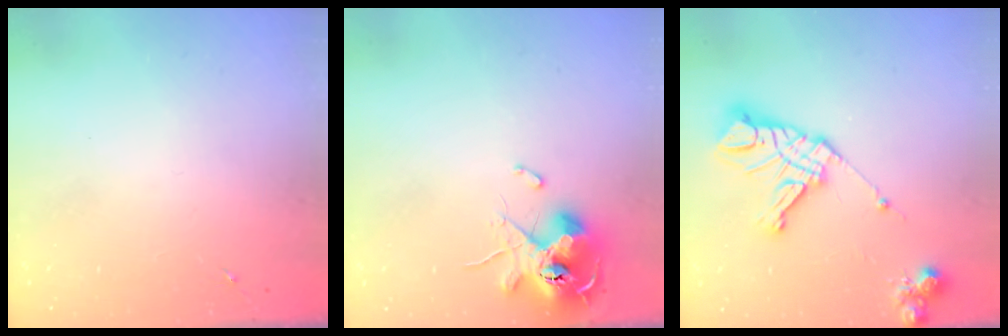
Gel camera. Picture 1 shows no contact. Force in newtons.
{"total": 13.7, "press": 13.6, "slide": 1.8}
{"total": 16.3, "press": 16.2, "slide": 1.8}